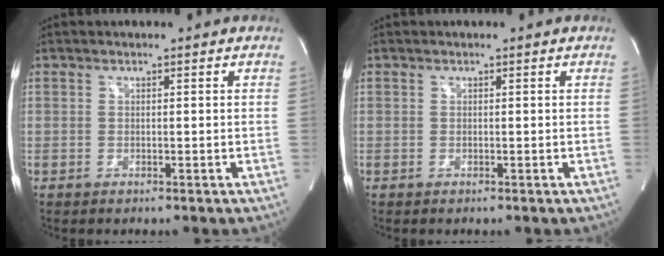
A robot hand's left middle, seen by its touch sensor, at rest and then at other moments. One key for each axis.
{"total": 0.0}